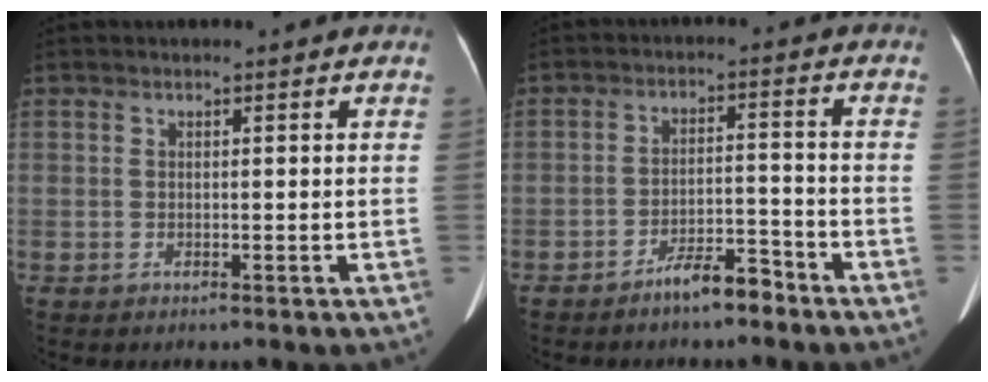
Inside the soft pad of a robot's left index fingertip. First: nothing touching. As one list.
[{"total": 5.3, "force": [-4.4, 1.2, 2.6], "torque": [-0.046, 0.005, -0.079]}]